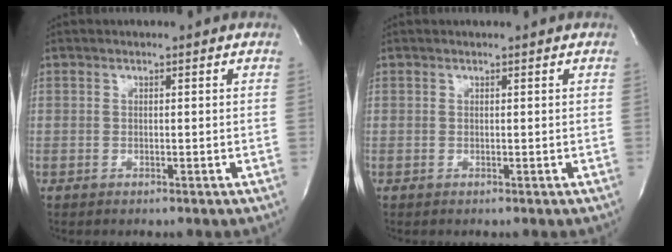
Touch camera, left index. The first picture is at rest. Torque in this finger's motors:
{"motor_torque": [0.00, 0.01, 0.00, 0.00]}